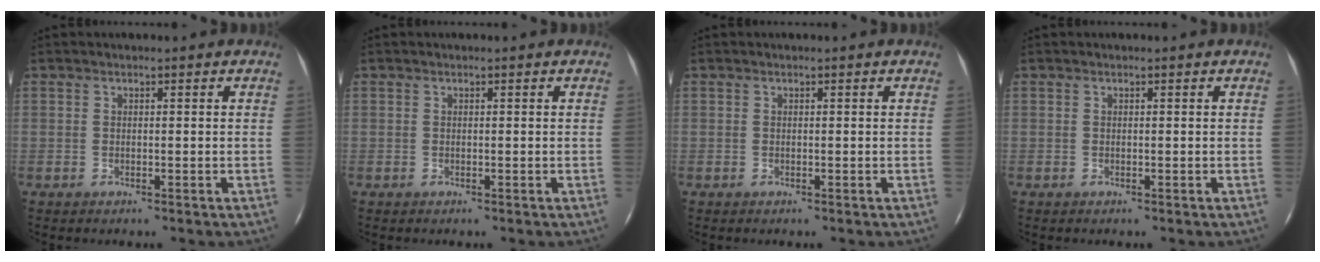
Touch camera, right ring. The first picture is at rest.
{"total": 0.0}
{"total": 0.0}
{"total": 0.0}